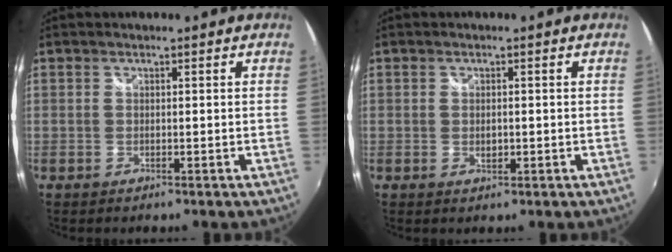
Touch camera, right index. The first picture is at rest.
{"total": 1.4, "force": [-0.2, 1.0, 1.0], "torque": [-0.016, -0.001, -0.002]}